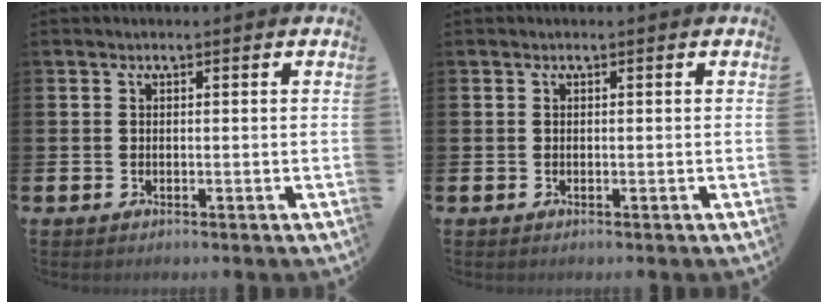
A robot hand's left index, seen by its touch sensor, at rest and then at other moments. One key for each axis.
{"total": 0.0}